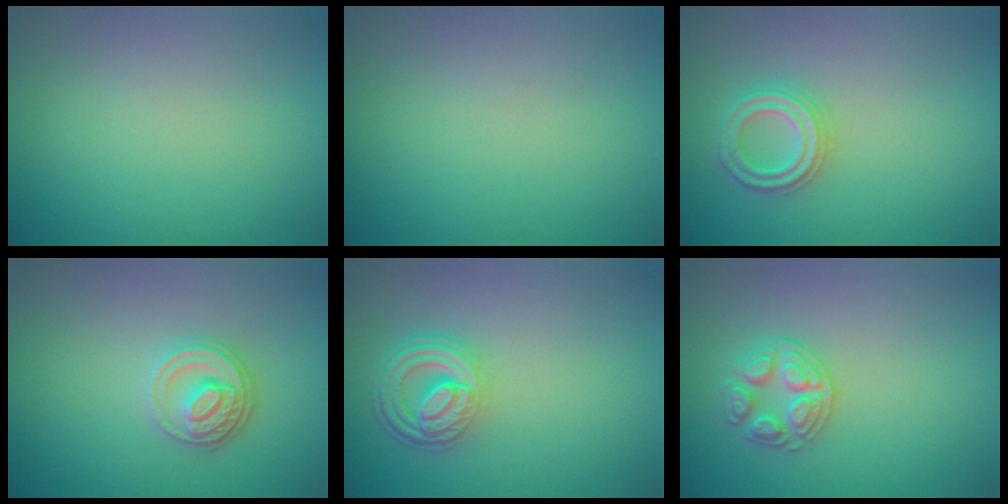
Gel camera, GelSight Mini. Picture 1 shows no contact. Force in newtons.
{"total": 0.0}
{"total": 2.5, "press": 2.4, "slide": 0.4}
{"total": 2.8, "press": 2.7, "slide": 0.5}
{"total": 4.5, "press": 3.5, "slide": 2.7}
{"total": 2.6, "press": 2.6, "slide": 0.4}